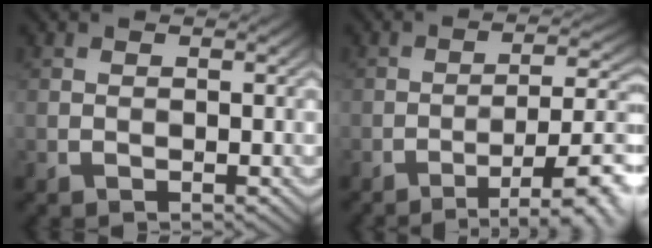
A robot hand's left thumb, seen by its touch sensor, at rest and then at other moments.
{"total": 9.4, "force": [-4.6, 2.2, 7.9], "torque": [-0.123, 0.003, -0.062]}